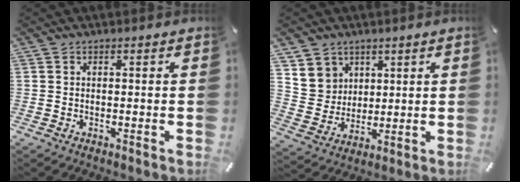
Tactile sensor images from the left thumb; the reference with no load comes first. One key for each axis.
{"total": 8.0, "fx": 3.9, "fy": 6.9, "fz": 0.1, "tx": -0.013, "ty": -0.028, "tz": 0.078}